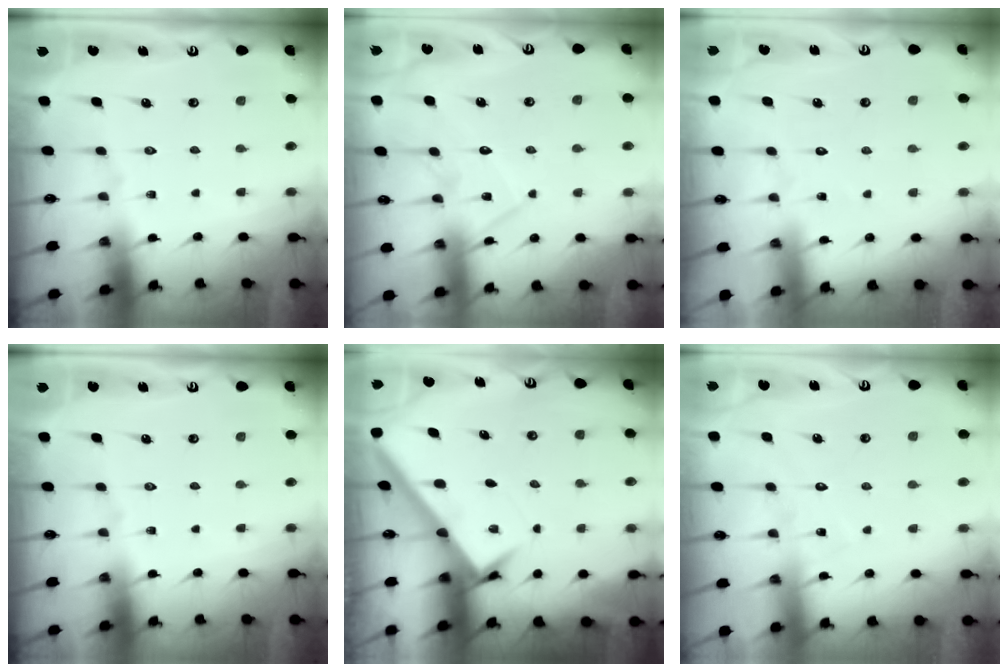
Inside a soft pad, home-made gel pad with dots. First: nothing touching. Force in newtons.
{"total": 10.5, "press": 10.5, "slide": 0.4}
{"total": 3.5, "press": 3.5, "slide": 0.3}
{"total": 0.0}
{"total": 2.7, "press": 2.7, "slide": 0.3}
{"total": 6.3, "press": 6.3, "slide": 0.2}